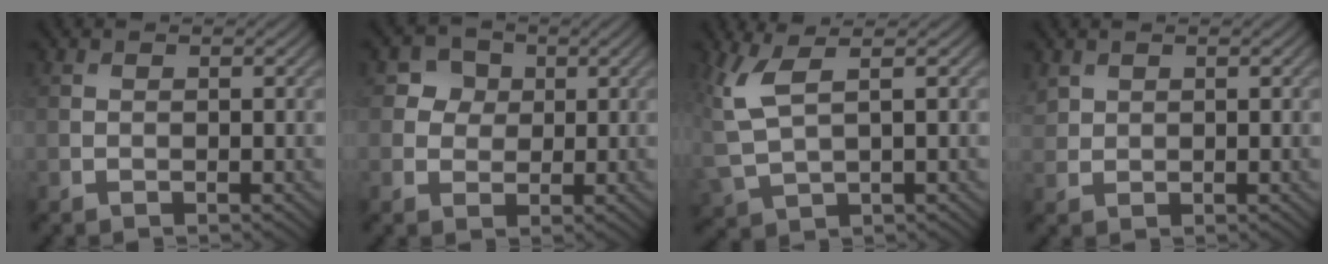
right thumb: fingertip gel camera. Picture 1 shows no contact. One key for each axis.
{"total": 3.3, "fx": 0.9, "fy": 3.0, "fz": 1.0, "tx": -0.023, "ty": 0.001, "tz": 0.010}
{"total": 5.3, "fx": 2.2, "fy": 2.1, "fz": 4.4, "tx": -0.125, "ty": 0.002, "tz": 0.047}
{"total": 1.5, "fx": 1.0, "fy": 1.0, "fz": 0.4, "tx": -0.017, "ty": 0.002, "tz": 0.025}